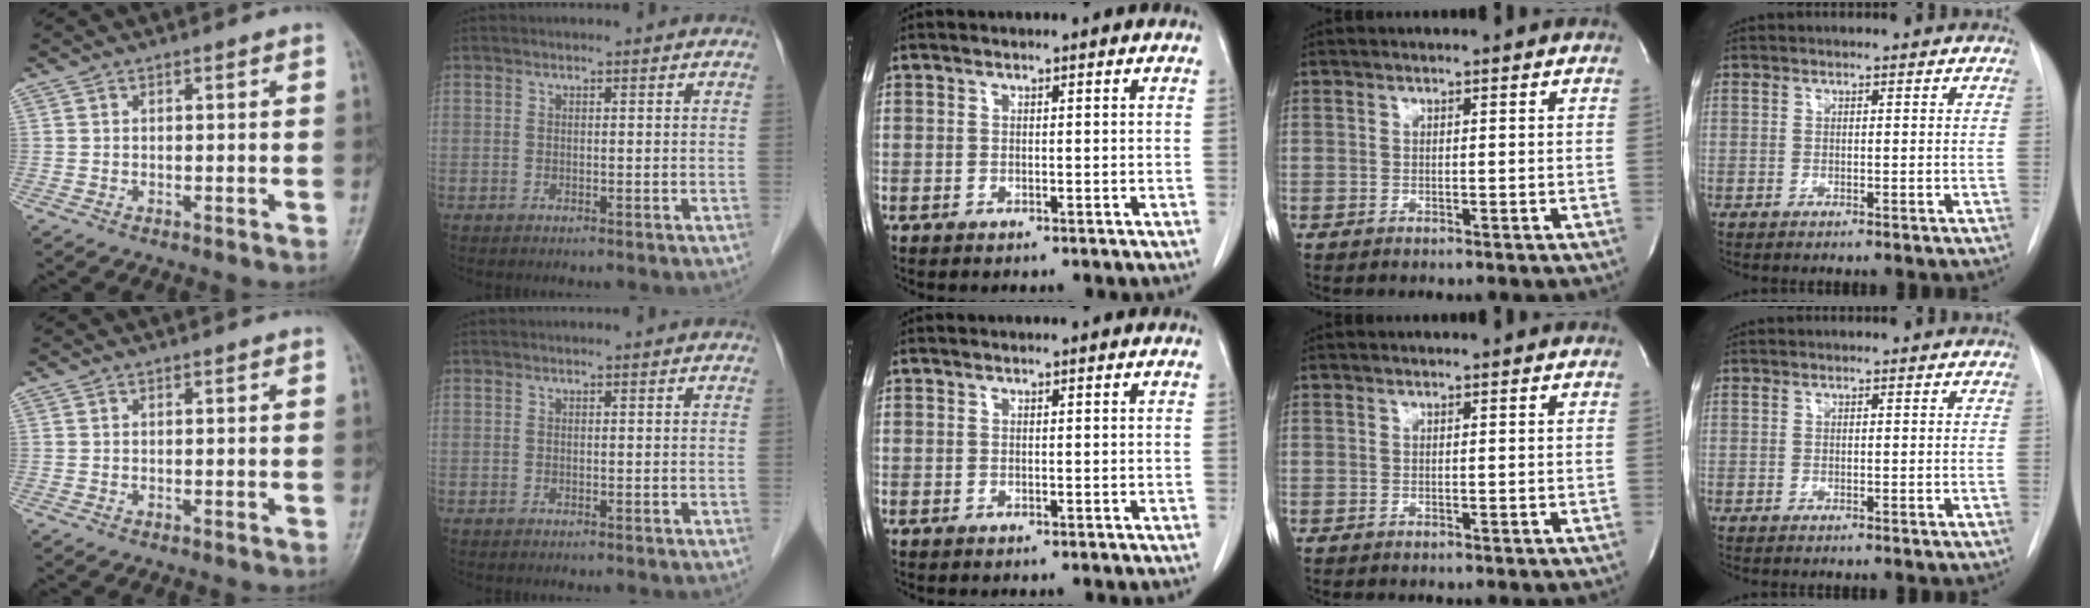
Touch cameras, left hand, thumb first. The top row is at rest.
{}